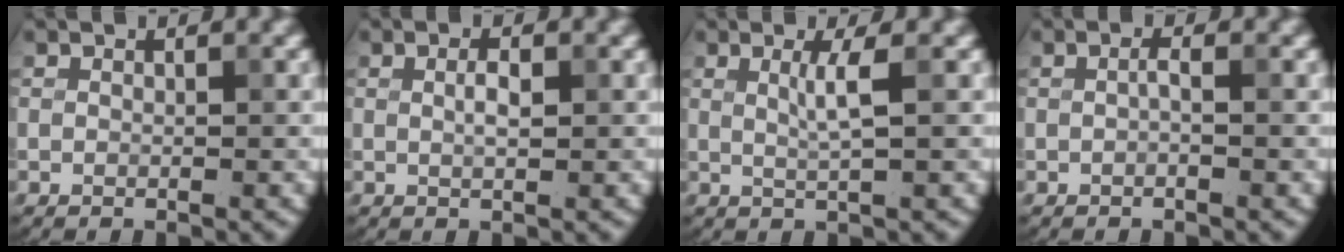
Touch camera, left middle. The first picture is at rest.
{"total": 1.2, "force": [0.1, 0.3, 1.2], "torque": [-0.026, 0.005, 0.005]}
{"total": 1.9, "force": [0.4, 0.0, 1.9], "torque": [-0.039, 0.002, 0.008]}
{"total": 0.6, "force": [-0.1, 0.0, 0.6], "torque": [-0.014, 0.004, 0.002]}